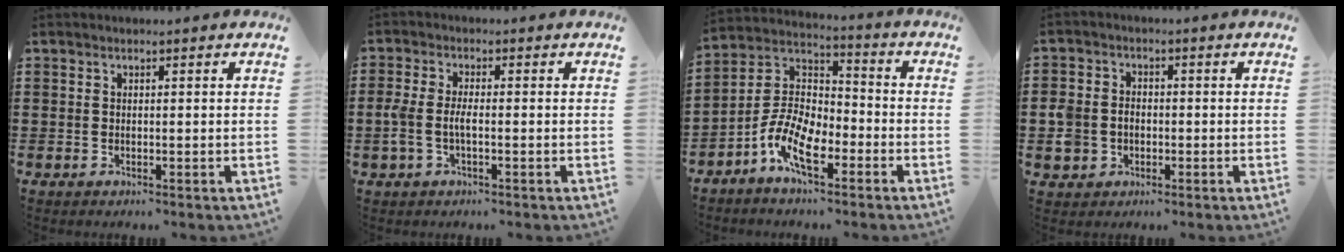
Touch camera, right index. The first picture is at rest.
{"total": 3.0, "force": [-0.8, 0.9, 2.8], "torque": [-0.072, -0.006, -0.023]}
{"total": 9.2, "force": [-5.2, 4.0, 6.5], "torque": [-0.168, -0.016, -0.108]}
{"total": 3.8, "force": [-1.2, 3.4, 1.4], "torque": [-0.048, 0.003, -0.029]}